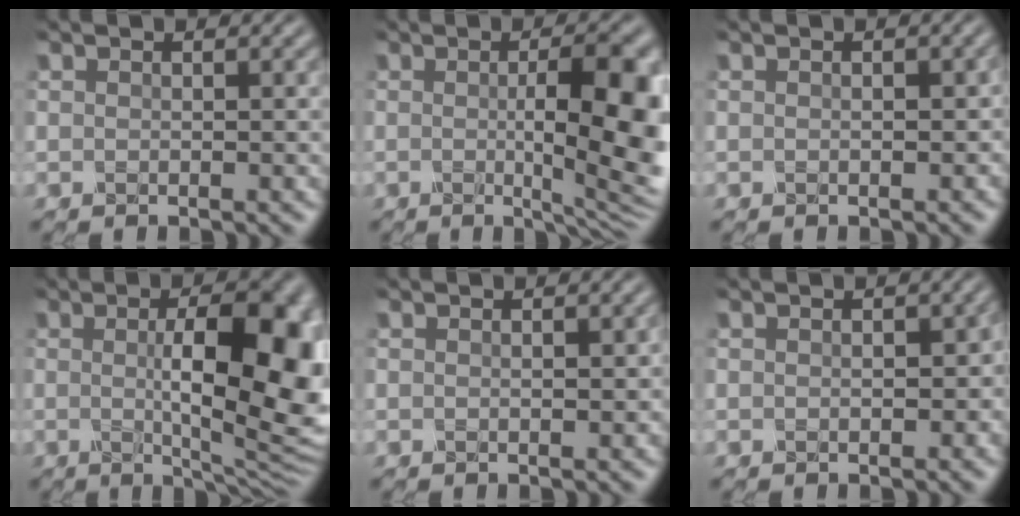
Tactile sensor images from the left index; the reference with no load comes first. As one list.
[{"total": 8.6, "force": [0.0, 2.1, 8.4], "torque": [-0.117, -0.003, 0.000]}, {"total": 0.8, "force": [-0.2, 0.5, 0.6], "torque": [-0.012, -0.002, -0.004]}, {"total": 11.4, "force": [0.6, 3.7, 10.7], "torque": [-0.146, -0.004, 0.013]}, {"total": 0.5, "force": [-0.1, 0.2, 0.5], "torque": [-0.009, 0.000, 0.000]}, {"total": 2.6, "force": [-0.5, 1.8, 1.7], "torque": [-0.024, -0.006, -0.007]}]